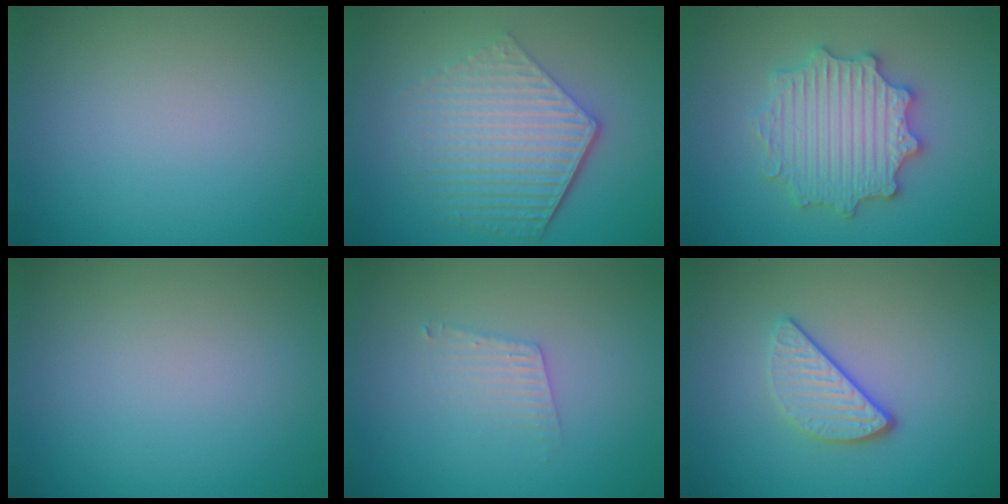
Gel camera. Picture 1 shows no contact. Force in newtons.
{"total": 6.2, "press": 4.5, "slide": 4.3}
{"total": 5.6, "press": 5.5, "slide": 1.0}
{"total": 0.0}
{"total": 1.7, "press": 1.7, "slide": 0.0}
{"total": 3.2, "press": 2.5, "slide": 1.9}